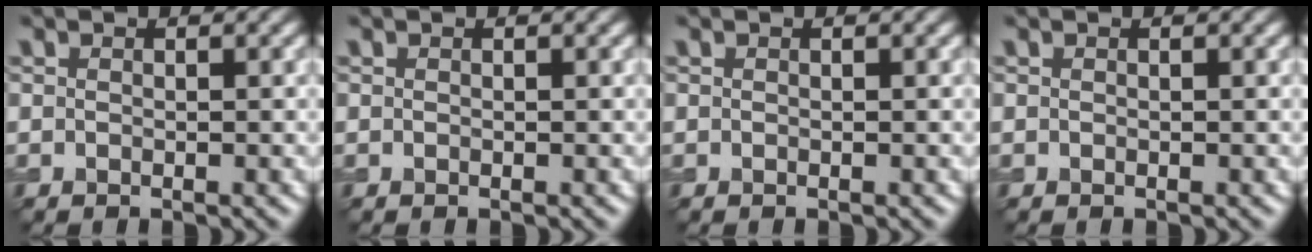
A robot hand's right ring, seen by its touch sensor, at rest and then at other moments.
{"total": 0.0}
{"total": 0.0}
{"total": 0.0}